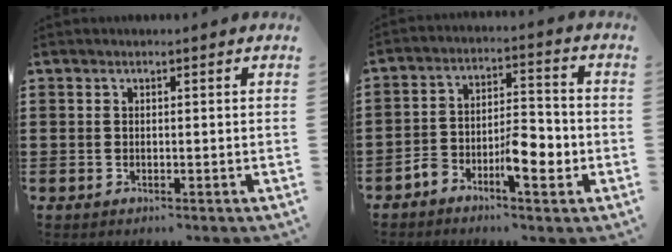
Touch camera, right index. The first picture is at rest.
{"total": 7.1, "force": [-3.7, 2.9, 5.3], "torque": [-0.092, 0.011, -0.067]}